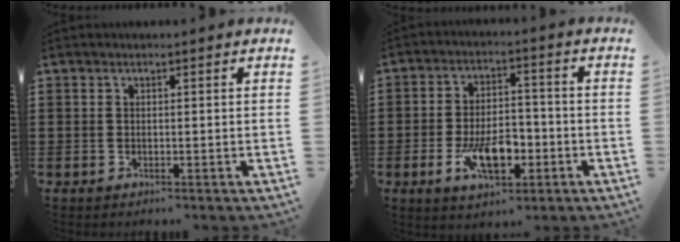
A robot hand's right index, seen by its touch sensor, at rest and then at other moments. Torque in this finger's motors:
{"motor_torque": [1.81, 0.33, 0.32, 0.10]}